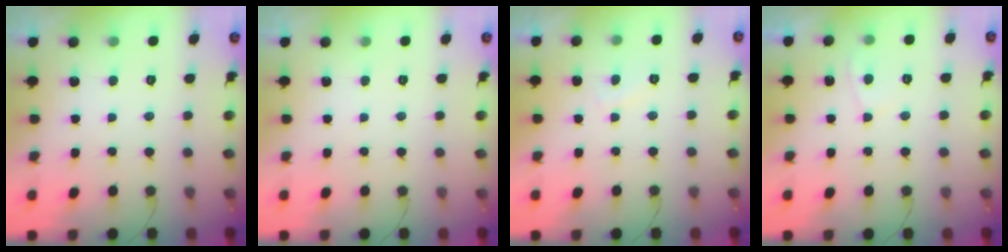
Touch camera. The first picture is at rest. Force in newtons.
{"total": 0.0}
{"total": 1.8, "press": 1.7, "slide": 0.6}
{"total": 3.7, "press": 3.7, "slide": 0.5}